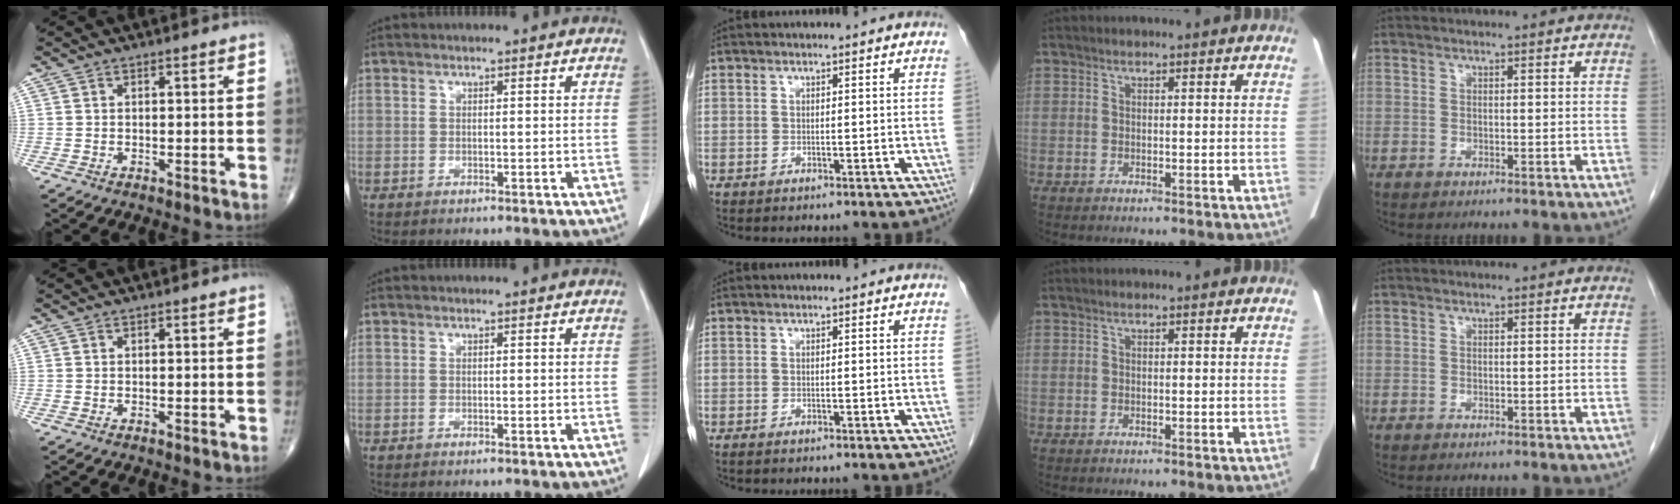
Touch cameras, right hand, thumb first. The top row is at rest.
{}